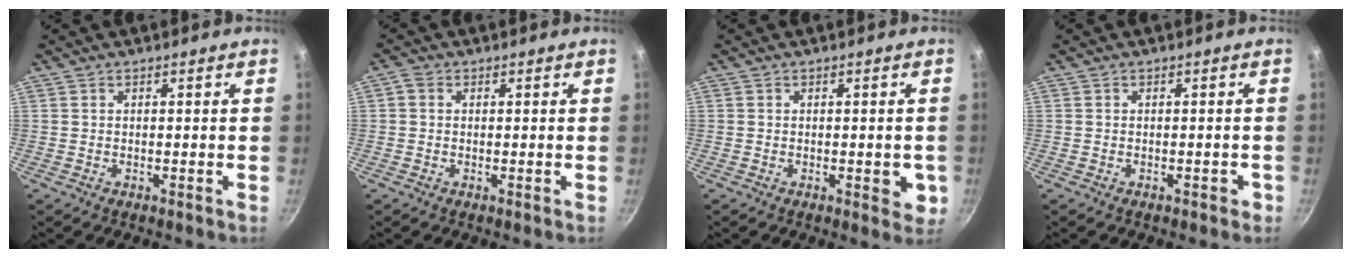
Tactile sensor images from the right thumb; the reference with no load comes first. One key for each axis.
{"total": 1.6, "fx": 0.2, "fy": 1.3, "fz": 0.8, "tx": -0.017, "ty": 0.007, "tz": -0.001}
{"total": 4.1, "fx": -0.8, "fy": 2.1, "fz": 3.4, "tx": -0.027, "ty": -0.002, "tz": -0.011}
{"total": 1.2, "fx": -0.6, "fy": 0.8, "fz": 0.6, "tx": 0.006, "ty": 0.015, "tz": -0.002}